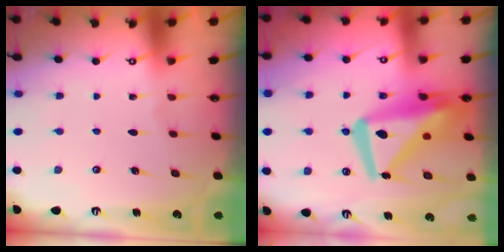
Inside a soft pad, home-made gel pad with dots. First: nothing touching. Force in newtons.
{"total": 17.4, "press": 17.3, "slide": 1.9}